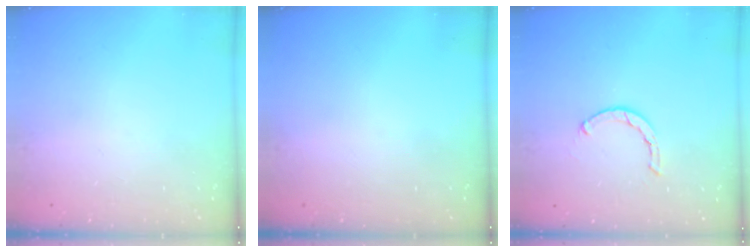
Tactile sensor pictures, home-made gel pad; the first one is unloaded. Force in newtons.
{"total": 0.0}
{"total": 2.1, "press": 2.1, "slide": 0.2}